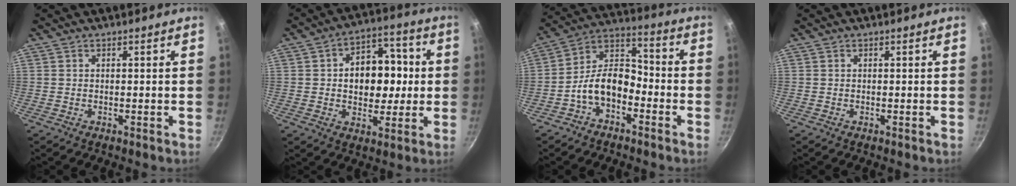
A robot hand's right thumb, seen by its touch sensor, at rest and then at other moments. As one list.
[{"total": 13.9, "force": [0.8, 10.0, 9.7], "torque": [-0.091, 0.019, 0.006]}, {"total": 11.0, "force": [-4.6, 6.8, 7.2], "torque": [-0.102, 0.063, -0.102]}, {"total": 0.0}]